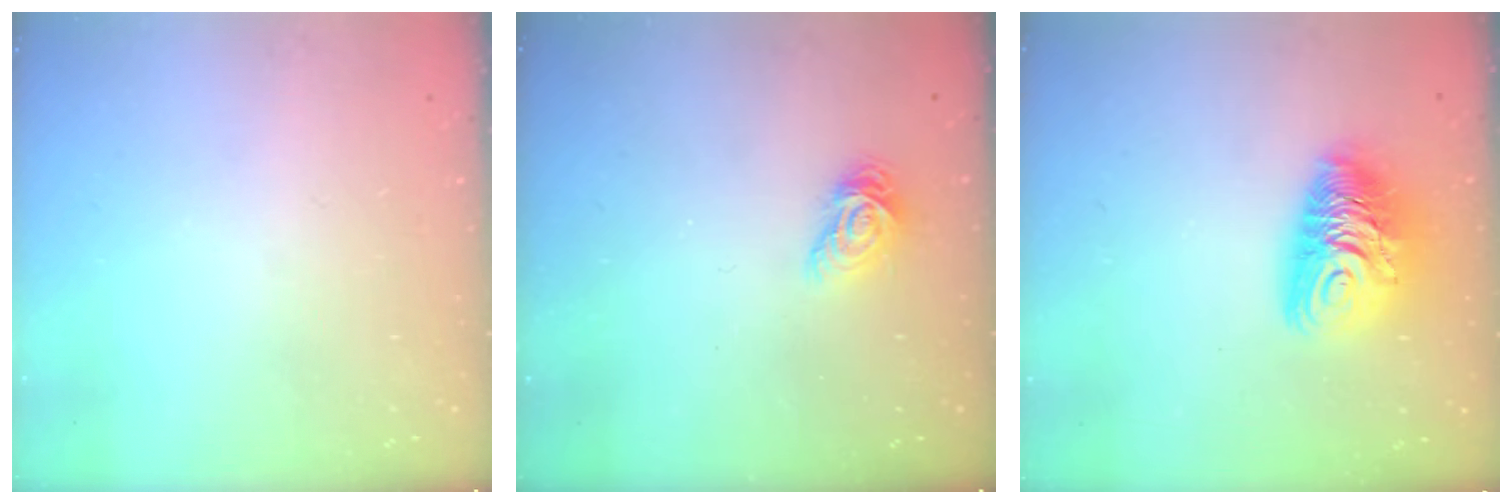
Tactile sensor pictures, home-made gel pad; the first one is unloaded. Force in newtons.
{"total": 7.6, "press": 7.6, "slide": 0.0}
{"total": 12.7, "press": 12.6, "slide": 1.3}